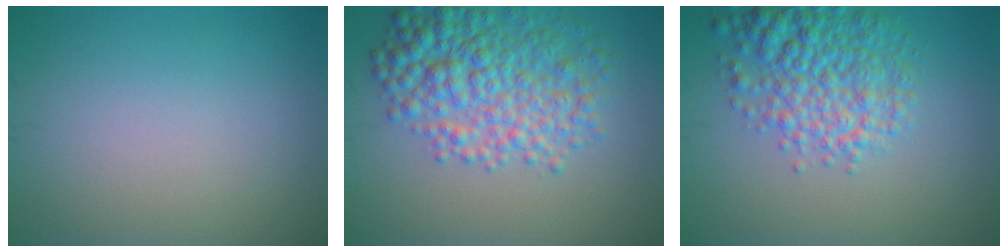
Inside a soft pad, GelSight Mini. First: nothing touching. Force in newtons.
{"total": 6.9, "press": 6.9, "slide": 0.2}
{"total": 5.8, "press": 5.8, "slide": 0.3}